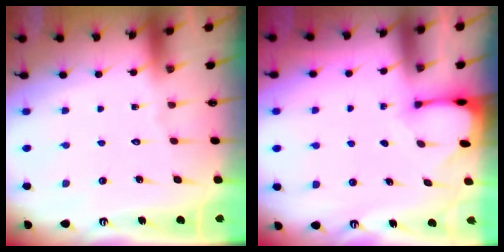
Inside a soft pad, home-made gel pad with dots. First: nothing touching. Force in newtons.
{"total": 2.7, "press": 2.7, "slide": 0.3}